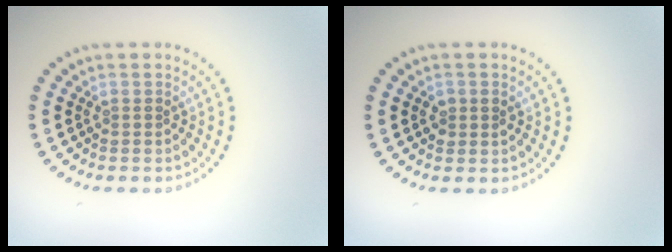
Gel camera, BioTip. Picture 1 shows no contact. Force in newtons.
{"total": 1.3, "press": 1.3, "slide": 0.1}